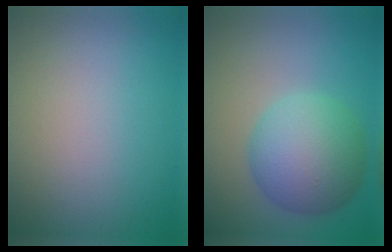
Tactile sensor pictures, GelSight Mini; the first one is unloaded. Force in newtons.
{"total": 7.7, "press": 7.7, "slide": 0.1}